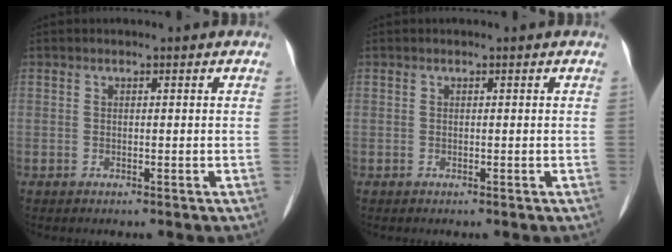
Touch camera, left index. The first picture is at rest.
{"total": 0.0}